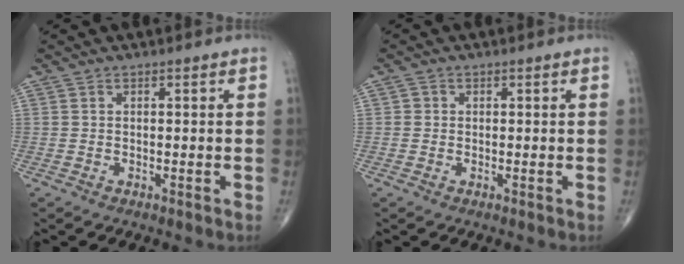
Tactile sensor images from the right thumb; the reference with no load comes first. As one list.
[{"total": 1.0, "force": [0.0, 1.0, 0.2], "torque": [0.003, 0.002, -0.001]}]